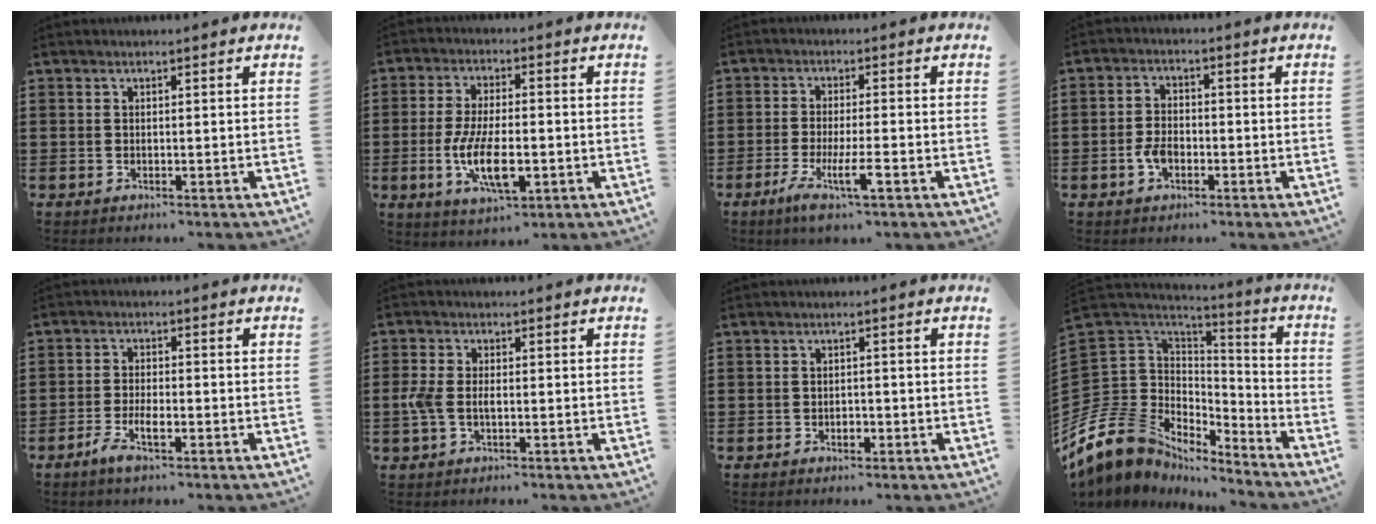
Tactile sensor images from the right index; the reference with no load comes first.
{"total": 9.8, "force": [-2.5, 3.9, 8.7], "torque": [-0.191, -0.015, -0.046]}
{"total": 6.2, "force": [-2.8, 0.7, 5.4], "torque": [-0.107, -0.014, -0.052]}
{"total": 3.7, "force": [-1.4, 2.3, 2.6], "torque": [-0.061, -0.001, -0.029]}
{"total": 3.7, "force": [-2.0, 1.1, 2.9], "torque": [-0.065, -0.002, -0.040]}
{"total": 3.3, "force": [-0.5, 1.8, 2.7], "torque": [-0.066, -0.001, -0.013]}
{"total": 1.4, "force": [-0.6, 0.9, 0.9], "torque": [-0.018, 0.000, -0.012]}
{"total": 12.0, "force": [-7.1, 9.1, 3.5], "torque": [-0.133, -0.001, -0.137]}